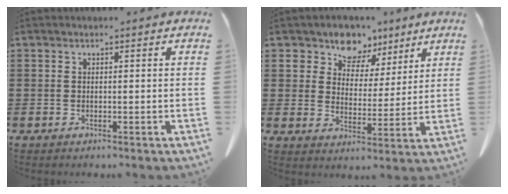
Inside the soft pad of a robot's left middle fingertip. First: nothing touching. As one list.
[{"total": 7.2, "force": [5.7, 4.4, 0.9], "torque": [-0.053, -0.030, 0.102]}]